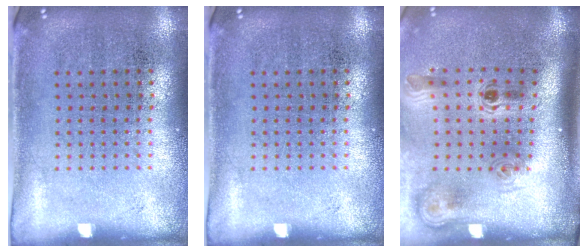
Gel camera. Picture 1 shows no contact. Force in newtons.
{"total": 0.0}
{"total": 2.3, "press": 1.5, "slide": 1.7}